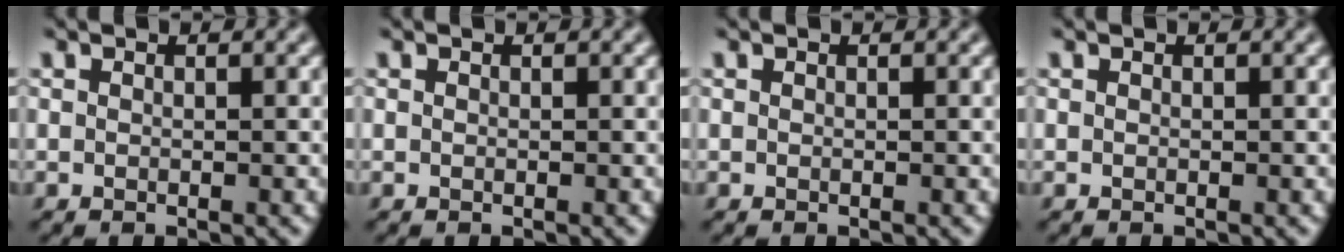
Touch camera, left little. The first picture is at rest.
{"total": 0.0}
{"total": 0.0}
{"total": 0.0}